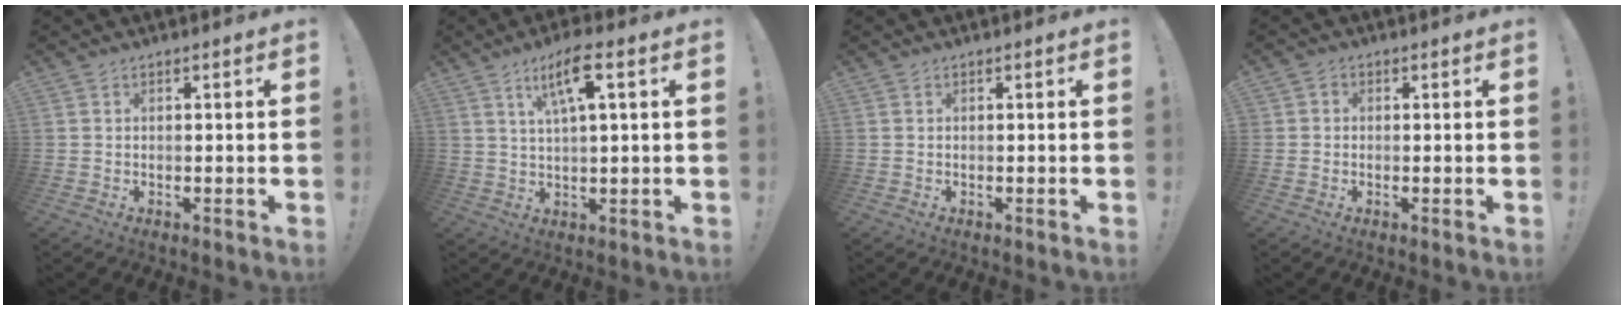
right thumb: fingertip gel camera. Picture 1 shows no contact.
{"total": 9.0, "force": [3.9, 1.9, 7.9], "torque": [-0.145, 0.002, 0.064]}
{"total": 0.0}
{"total": 1.3, "force": [-0.3, 1.2, 0.4], "torque": [-0.005, 0.003, -0.006]}